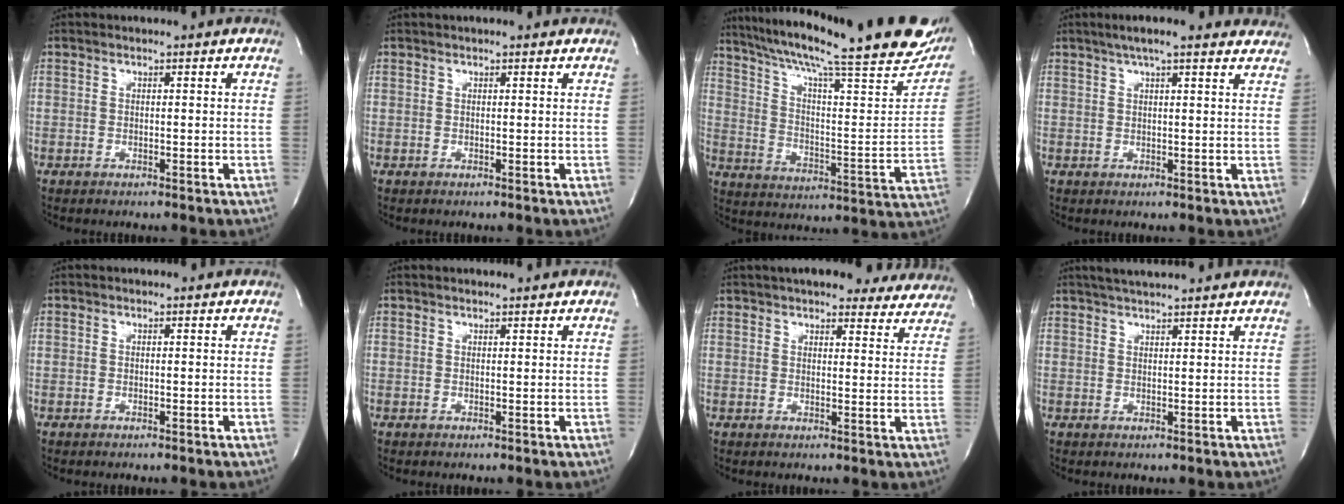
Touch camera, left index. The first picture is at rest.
{"total": 2.8, "force": [2.5, 0.2, 1.2], "torque": [-0.016, 0.019, 0.027]}
{"total": 31.6, "force": [24.9, 4.0, 19.1], "torque": [-0.276, -0.033, 0.334]}
{"total": 11.9, "force": [9.8, 1.5, 6.5], "torque": [-0.096, 0.026, 0.119]}
{"total": 0.0}
{"total": 1.5, "force": [1.4, -0.1, 0.3], "torque": [-0.011, 0.002, 0.021]}
{"total": 19.0, "force": [16.9, 5.0, 7.0], "torque": [-0.089, 0.006, 0.196]}
{"total": 6.3, "force": [5.7, -0.1, 2.8], "torque": [-0.051, 0.024, 0.082]}